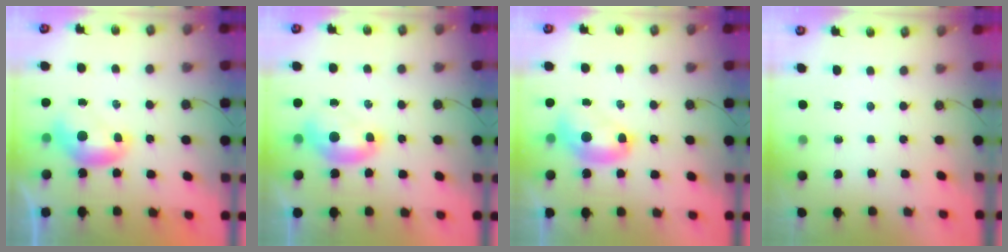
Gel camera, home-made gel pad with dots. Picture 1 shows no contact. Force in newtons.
{"total": 1.5, "press": 1.4, "slide": 0.6}
{"total": 2.7, "press": 2.7, "slide": 0.1}
{"total": 0.0}